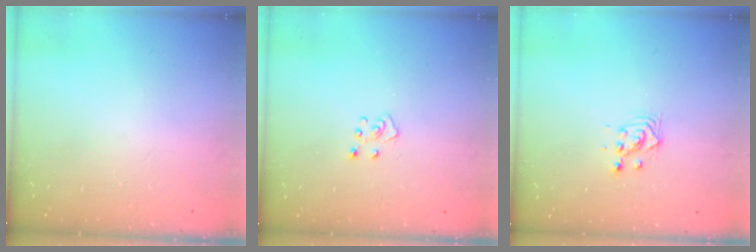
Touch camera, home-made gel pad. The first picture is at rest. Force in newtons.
{"total": 4.2, "press": 4.1, "slide": 0.3}
{"total": 2.8, "press": 2.8, "slide": 0.1}